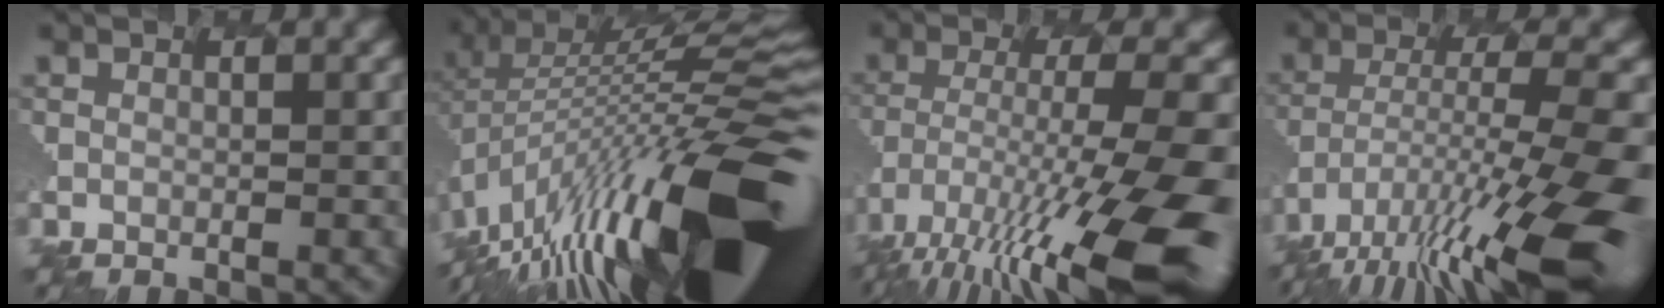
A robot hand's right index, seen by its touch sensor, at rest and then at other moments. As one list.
[{"total": 17.5, "force": [-5.6, 5.4, 15.6], "torque": [-0.249, 0.016, -0.093]}, {"total": 14.5, "force": [-7.2, 3.3, 12.1], "torque": [-0.237, -0.017, -0.105]}, {"total": 14.3, "force": [-8.1, 3.1, 11.4], "torque": [-0.229, -0.006, -0.122]}]